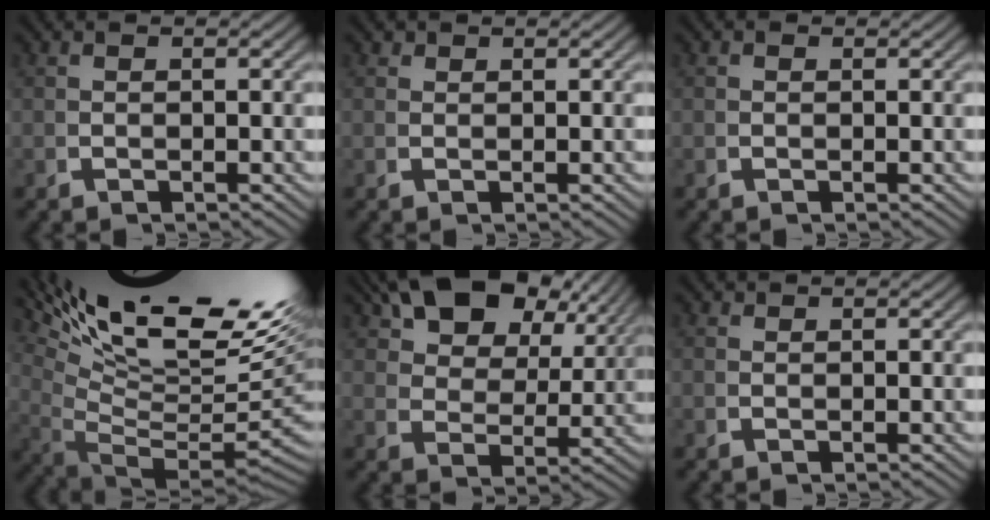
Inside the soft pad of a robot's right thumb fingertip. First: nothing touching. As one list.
[{"total": 1.1, "force": [1.0, 0.4, 0.0], "torque": [0.005, 0.001, 0.020]}, {"total": 0.0}, {"total": 20.2, "force": [5.7, 11.8, 15.3], "torque": [-0.232, -0.015, 0.095]}, {"total": 10.0, "force": [6.8, 4.4, 5.9], "torque": [-0.104, 0.014, 0.113]}, {"total": 0.7, "force": [0.6, 0.1, -0.1], "torque": [0.007, 0.001, 0.013]}]